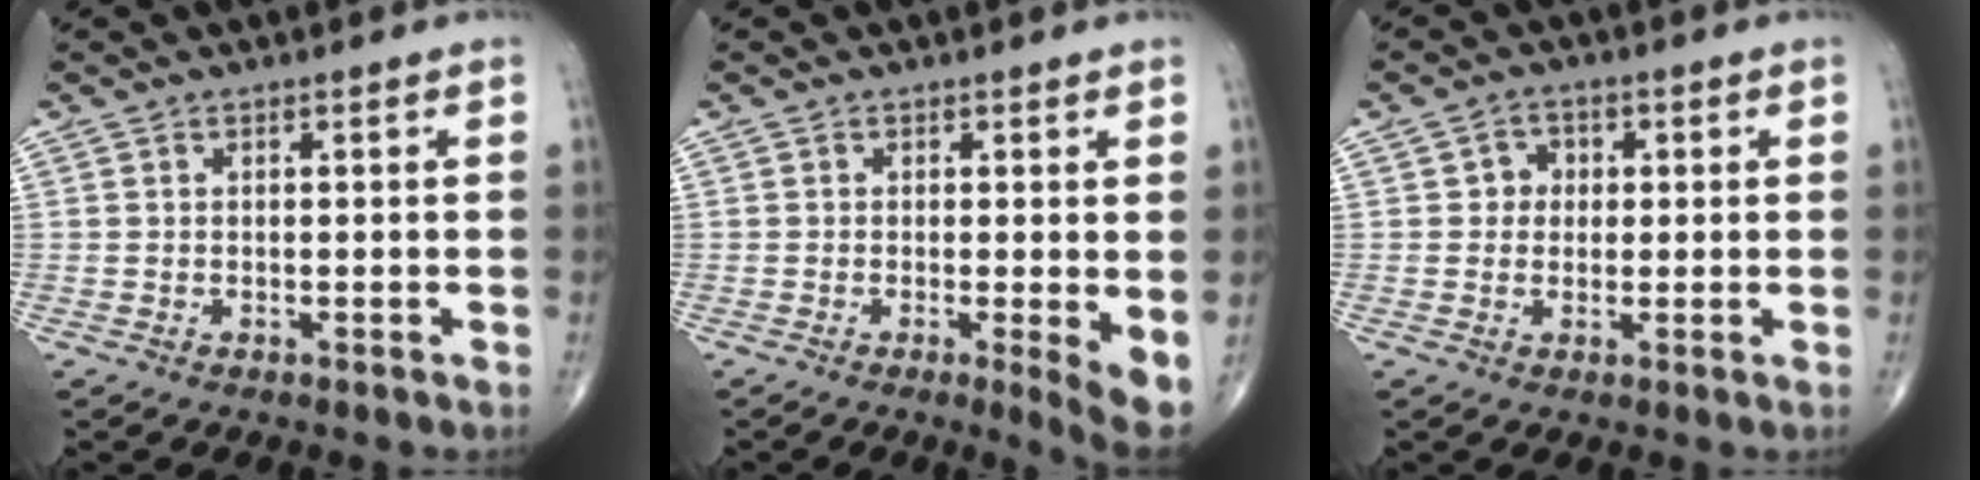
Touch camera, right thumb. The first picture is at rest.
{"total": 4.5, "force": [-0.4, 0.9, 4.4], "torque": [-0.066, -0.014, -0.013]}
{"total": 3.8, "force": [0.5, 3.4, 1.5], "torque": [0.005, 0.006, 0.001]}